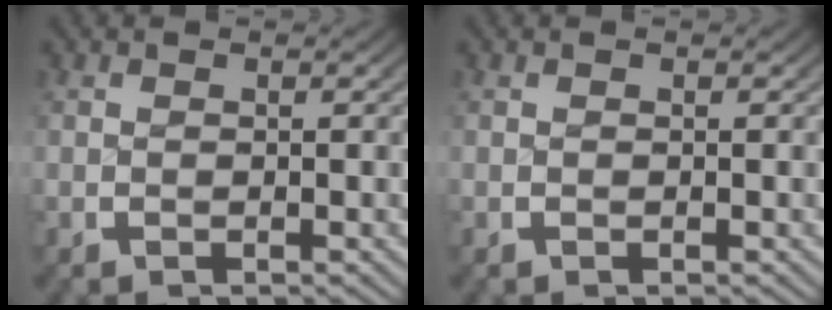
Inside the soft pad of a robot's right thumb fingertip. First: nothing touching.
{"total": 0.0}